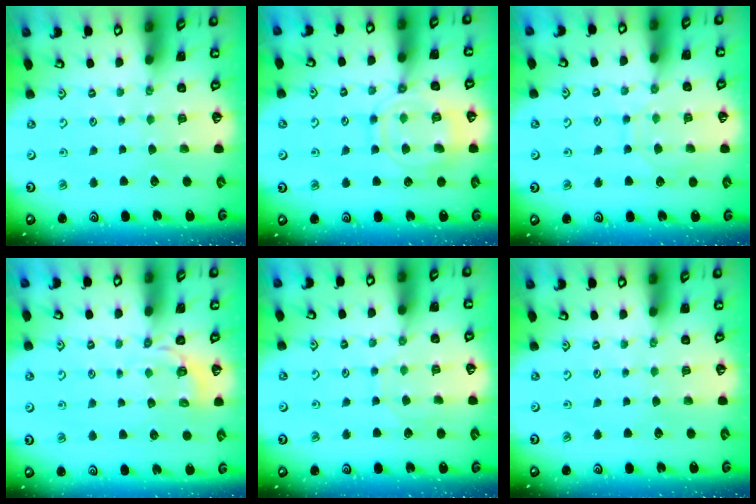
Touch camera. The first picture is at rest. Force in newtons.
{"total": 12.7, "press": 12.6, "slide": 1.3}
{"total": 8.1, "press": 8.1, "slide": 0.5}
{"total": 3.5, "press": 2.6, "slide": 2.4}
{"total": 5.0, "press": 4.9, "slide": 0.5}
{"total": 0.0}